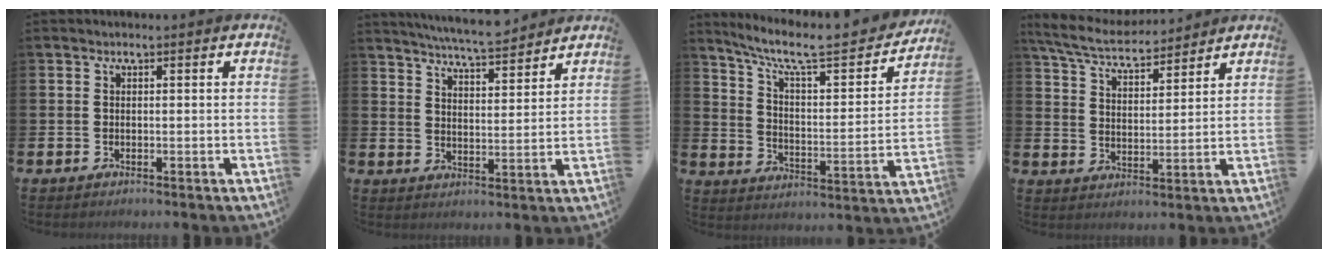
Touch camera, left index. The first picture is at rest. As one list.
[{"total": 6.5, "force": [6.3, 0.1, 1.3], "torque": [-0.041, -0.036, 0.112]}, {"total": 8.9, "force": [7.4, 2.0, 4.6], "torque": [-0.107, -0.055, 0.117]}, {"total": 6.5, "force": [6.1, 1.2, 2.0], "torque": [-0.067, -0.031, 0.108]}]